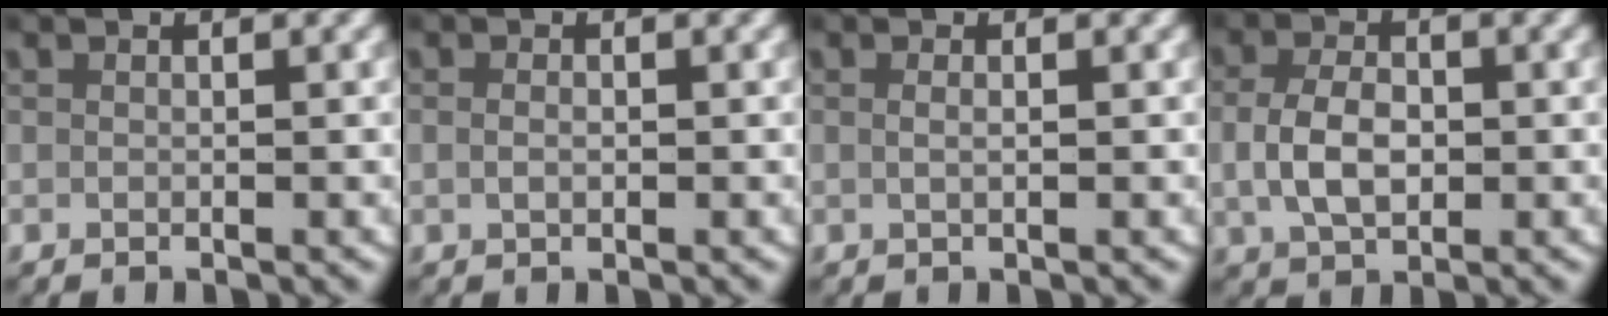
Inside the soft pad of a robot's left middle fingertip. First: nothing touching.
{"total": 0.8, "force": [-0.1, 0.5, 0.6], "torque": [-0.012, -0.003, 0.000]}
{"total": 0.6, "force": [0.0, 0.0, 0.6], "torque": [-0.016, -0.004, 0.002]}
{"total": 4.5, "force": [-0.2, 3.1, 3.2], "torque": [-0.070, -0.005, 0.004]}